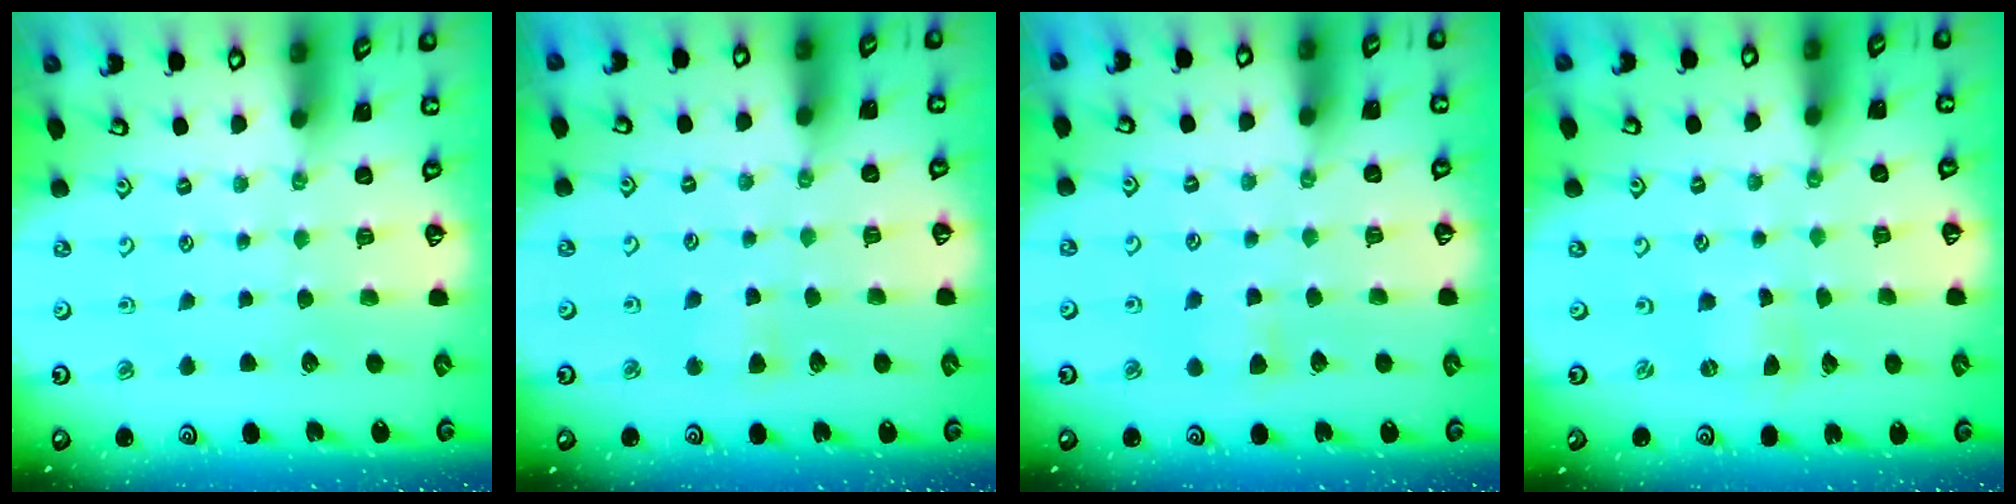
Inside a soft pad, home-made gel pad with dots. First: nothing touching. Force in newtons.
{"total": 2.8, "press": 2.8, "slide": 0.5}
{"total": 4.8, "press": 4.7, "slide": 0.8}
{"total": 0.0}